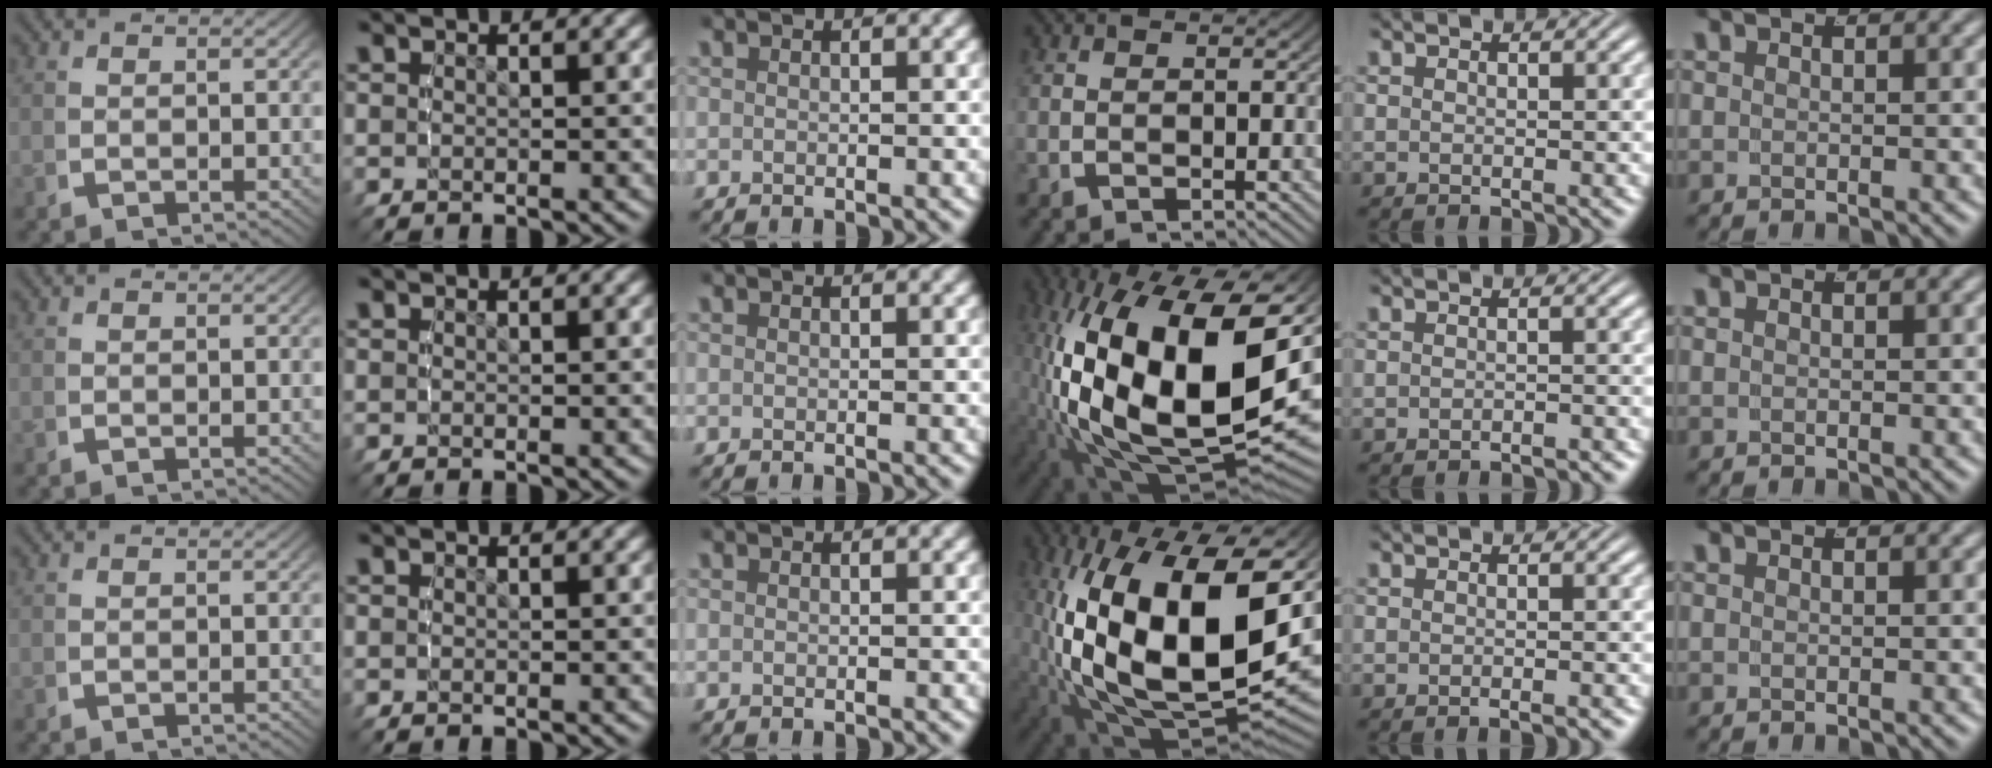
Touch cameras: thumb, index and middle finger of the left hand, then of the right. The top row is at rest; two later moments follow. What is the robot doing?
{"motion": "lift_and_place", "object": "tape"}